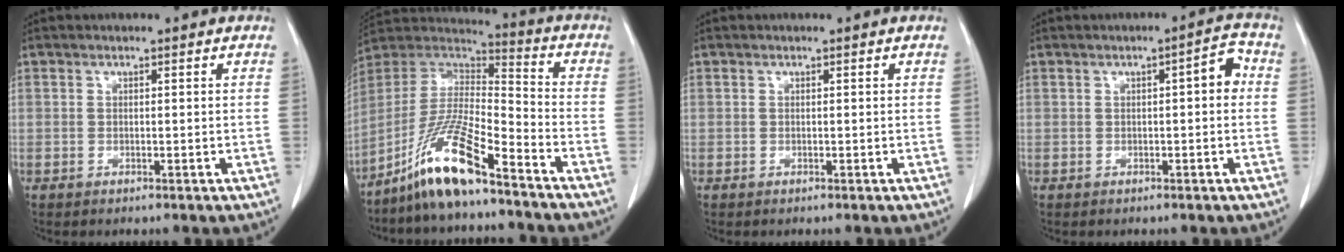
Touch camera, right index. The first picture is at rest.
{"total": 13.7, "force": [-9.6, 1.2, 9.7], "torque": [-0.198, -0.002, -0.180]}
{"total": 0.0}
{"total": 3.4, "force": [0.3, 0.8, 3.3], "torque": [-0.042, 0.015, 0.000]}